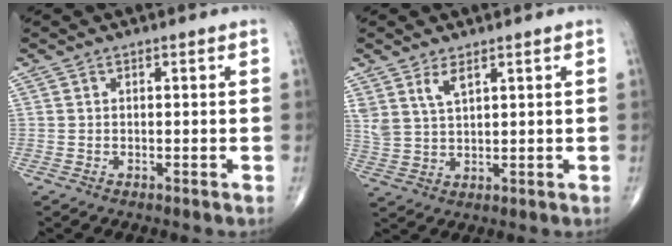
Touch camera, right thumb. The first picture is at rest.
{"total": 4.6, "force": [2.8, 1.8, 3.1], "torque": [-0.063, -0.015, 0.063]}